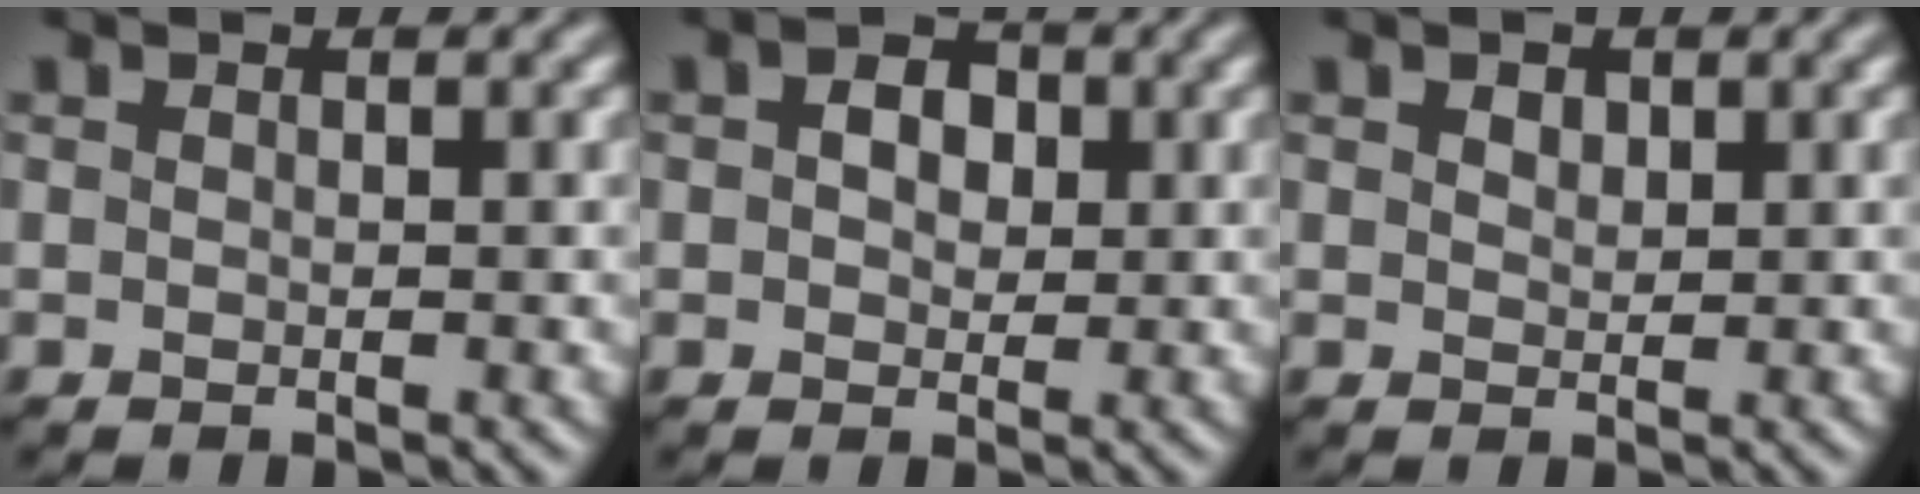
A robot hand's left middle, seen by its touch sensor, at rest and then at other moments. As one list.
[{"total": 2.7, "force": [0.7, 2.0, 1.8], "torque": [-0.027, 0.002, 0.006]}, {"total": 1.1, "force": [0.7, 0.7, 0.5], "torque": [-0.008, 0.001, 0.014]}]